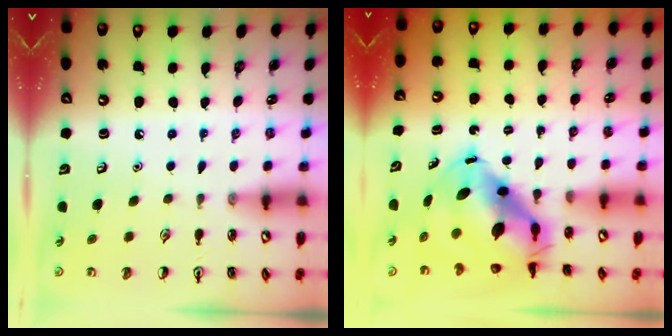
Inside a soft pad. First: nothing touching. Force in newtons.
{"total": 10.3, "press": 10.1, "slide": 2.2}